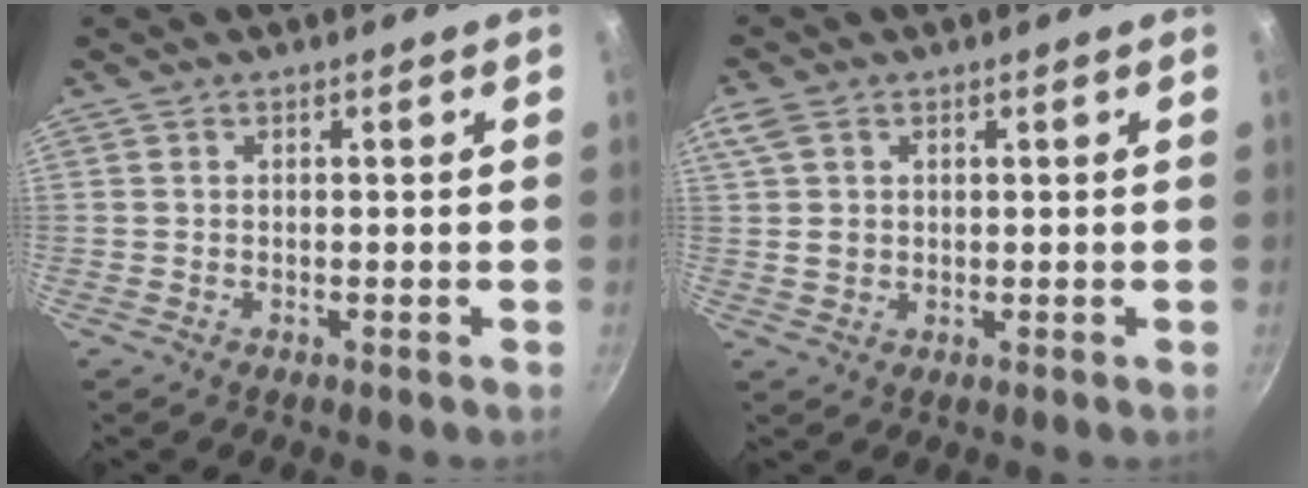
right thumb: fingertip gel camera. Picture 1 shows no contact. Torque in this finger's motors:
{"motor_torque": [-0.57, 0.69, 0.36, -0.25, 0.08]}